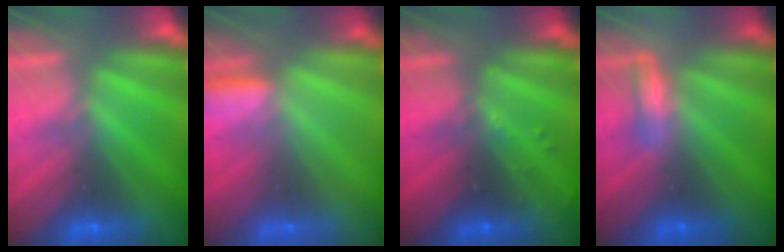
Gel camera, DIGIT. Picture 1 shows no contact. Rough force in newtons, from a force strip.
{"total": 2.9}
{"total": 2.9}
{"total": 1.3}